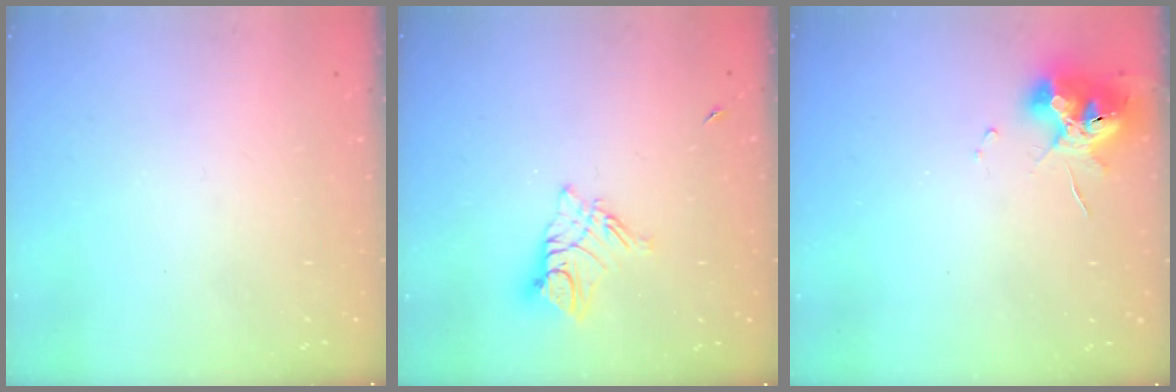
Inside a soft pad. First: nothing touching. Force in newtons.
{"total": 9.7, "press": 9.7, "slide": 1.1}
{"total": 11.4, "press": 11.3, "slide": 1.4}